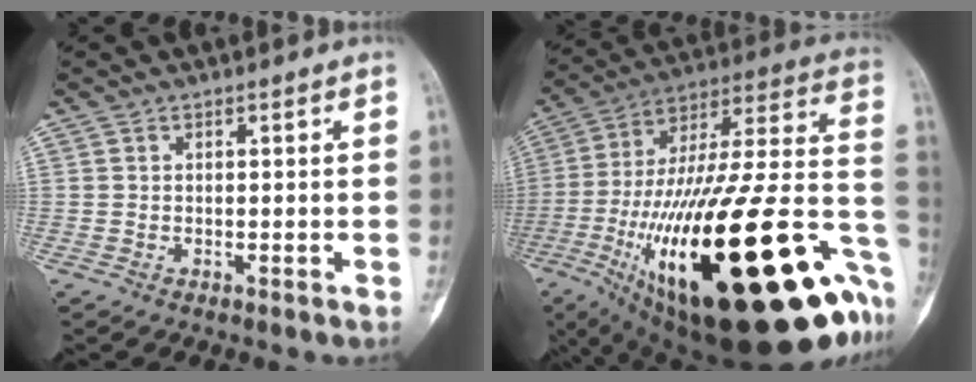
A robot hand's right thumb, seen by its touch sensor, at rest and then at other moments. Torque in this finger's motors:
{"motor_torque": [3.63, 1.38, 2.60, -0.17, 1.06]}